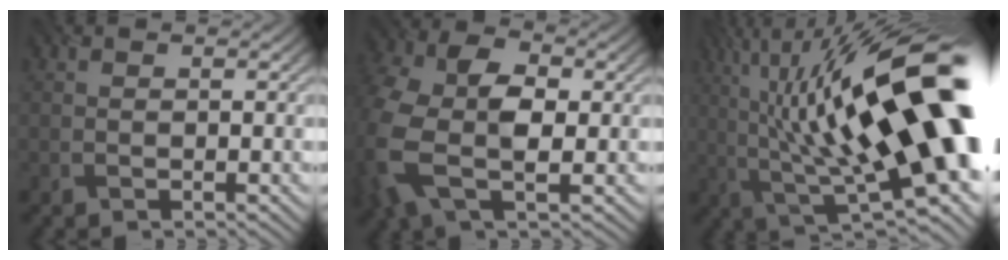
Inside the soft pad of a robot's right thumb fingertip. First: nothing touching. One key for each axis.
{"total": 11.4, "fx": -0.4, "fy": 7.5, "fz": 8.6, "tx": -0.236, "ty": -0.011, "tz": -0.009}
{"total": 22.3, "fx": 3.4, "fy": 7.1, "fz": 20.9, "tx": -0.332, "ty": 0.037, "tz": 0.061}